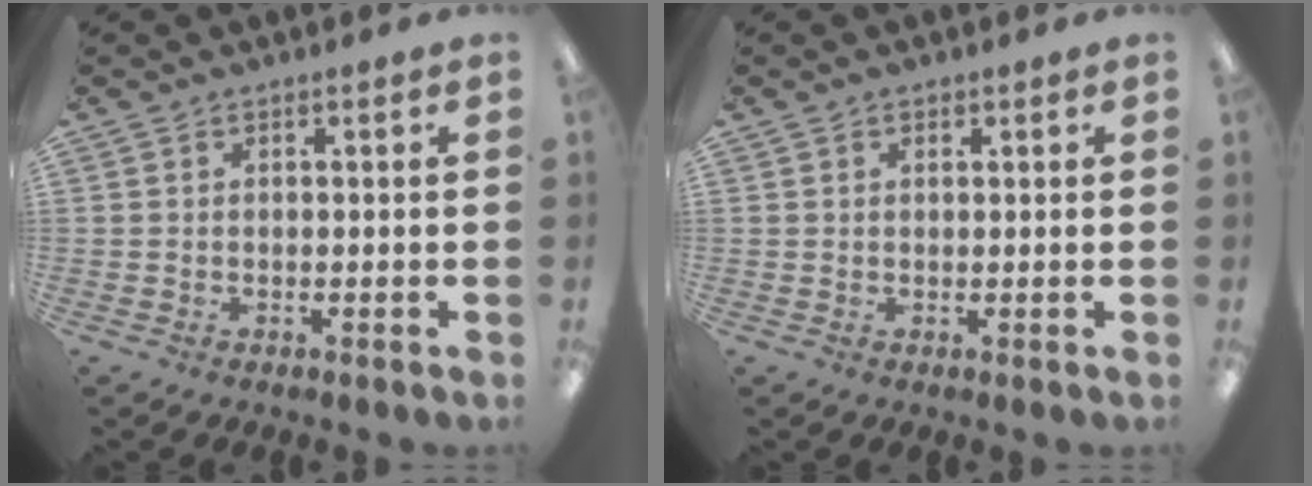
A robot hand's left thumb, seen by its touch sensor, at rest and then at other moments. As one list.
[{"total": 1.0, "force": [0.7, 0.7, 0.1], "torque": [-0.003, 0.002, 0.012]}]